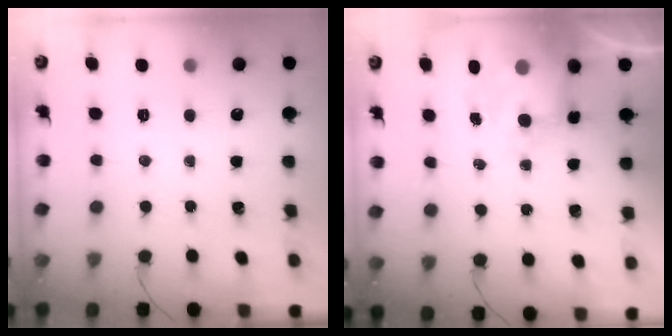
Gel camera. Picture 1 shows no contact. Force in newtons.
{"total": 6.5, "press": 6.5, "slide": 0.5}